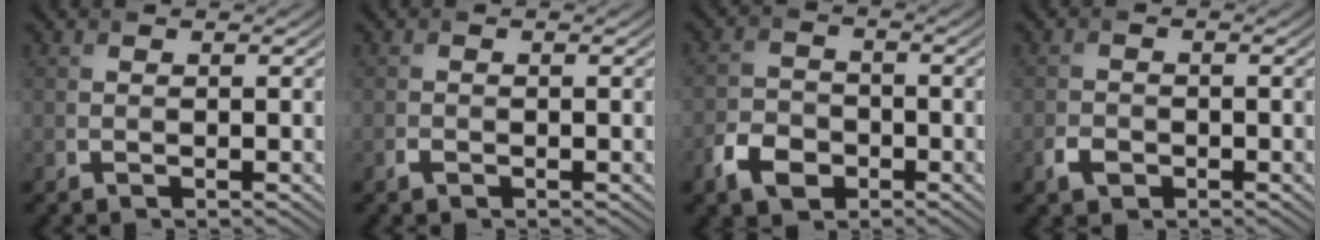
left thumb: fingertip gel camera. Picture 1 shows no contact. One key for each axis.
{"total": 0.7, "fx": -0.5, "fy": 0.4, "fz": 0.4, "tx": -0.009, "ty": -0.003, "tz": -0.009}
{"total": 4.7, "fx": -2.7, "fy": 3.2, "fz": 2.2, "tx": -0.050, "ty": -0.004, "tz": -0.059}
{"total": 2.0, "fx": -1.1, "fy": 1.5, "fz": 0.9, "tx": -0.021, "ty": -0.003, "tz": -0.024}